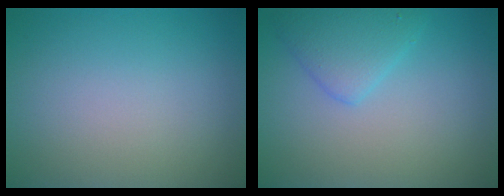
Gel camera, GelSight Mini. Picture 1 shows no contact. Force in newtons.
{"total": 2.8, "press": 2.8, "slide": 0.2}